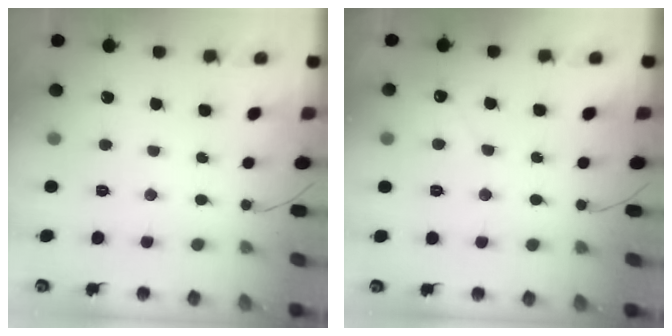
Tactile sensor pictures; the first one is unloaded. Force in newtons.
{"total": 2.2, "press": 2.2, "slide": 0.1}